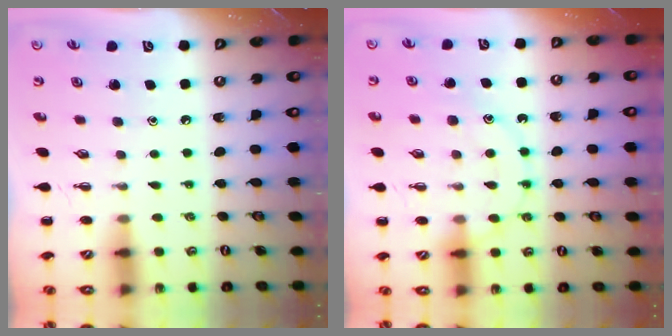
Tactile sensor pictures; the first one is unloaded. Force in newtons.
{"total": 13.3, "press": 13.2, "slide": 1.4}